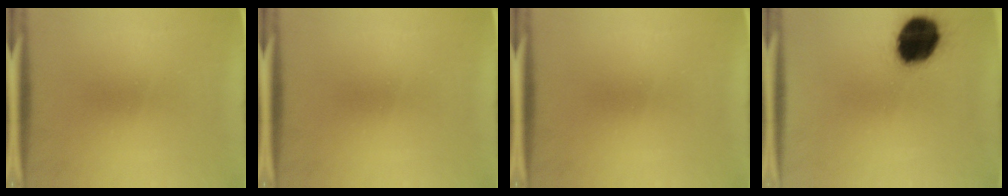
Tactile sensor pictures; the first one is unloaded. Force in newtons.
{"total": 0.0}
{"total": 0.0}
{"total": 18.2}